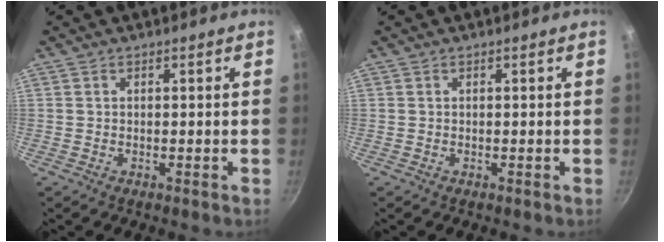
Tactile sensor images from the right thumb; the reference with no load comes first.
{"total": 0.0}